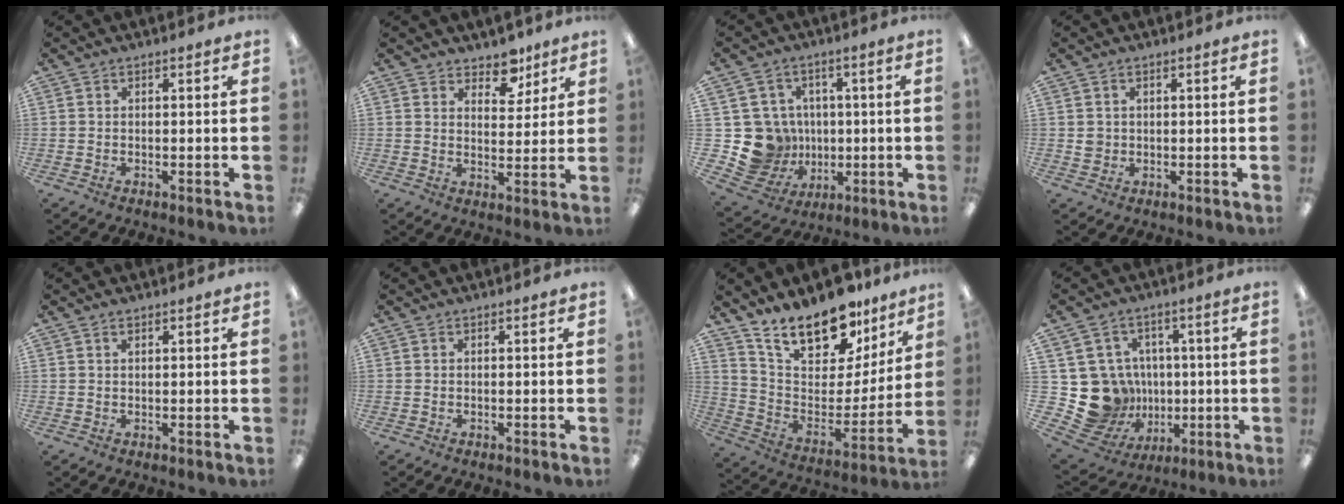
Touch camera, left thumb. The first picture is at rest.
{"total": 7.5, "force": [5.7, 4.1, 2.5], "torque": [-0.020, -0.034, 0.099]}
{"total": 13.4, "force": [-0.8, 12.9, 3.4], "torque": [-0.103, 0.003, 0.007]}
{"total": 1.9, "force": [0.5, 1.8, 0.6], "torque": [-0.013, 0.004, 0.009]}
{"total": 0.9, "force": [0.7, 0.3, 0.6], "torque": [-0.013, 0.001, 0.012]}
{"total": 0.0}
{"total": 20.5, "force": [16.0, 8.8, 9.4], "torque": [-0.156, -0.110, 0.285]}
{"total": 15.5, "force": [-1.0, 14.6, 5.0], "torque": [-0.124, -0.003, 0.017]}